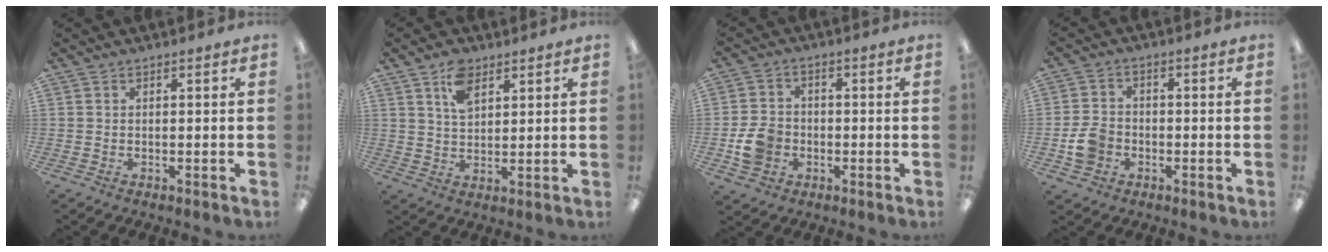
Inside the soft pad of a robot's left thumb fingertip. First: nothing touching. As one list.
[{"total": 7.2, "force": [4.3, 4.0, 4.1], "torque": [-0.078, -0.006, 0.078]}, {"total": 7.6, "force": [-2.0, 6.4, 3.7], "torque": [-0.072, 0.016, -0.035]}, {"total": 6.4, "force": [-2.0, 5.1, 3.2], "torque": [-0.057, 0.011, -0.035]}]